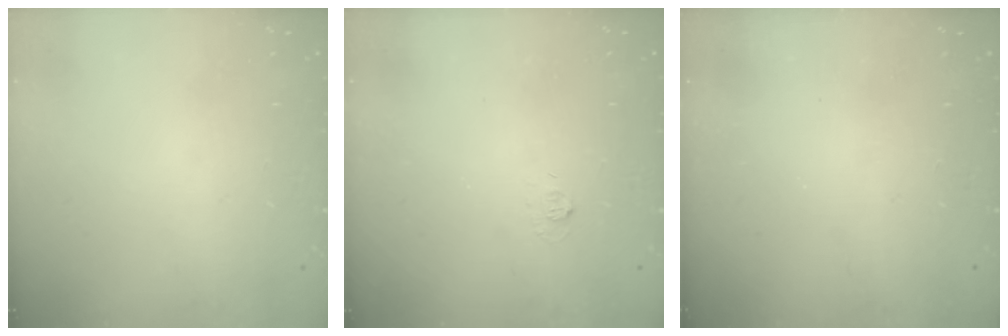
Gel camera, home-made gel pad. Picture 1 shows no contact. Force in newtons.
{"total": 3.7, "press": 3.6, "slide": 1.0}
{"total": 2.3, "press": 2.2, "slide": 0.8}